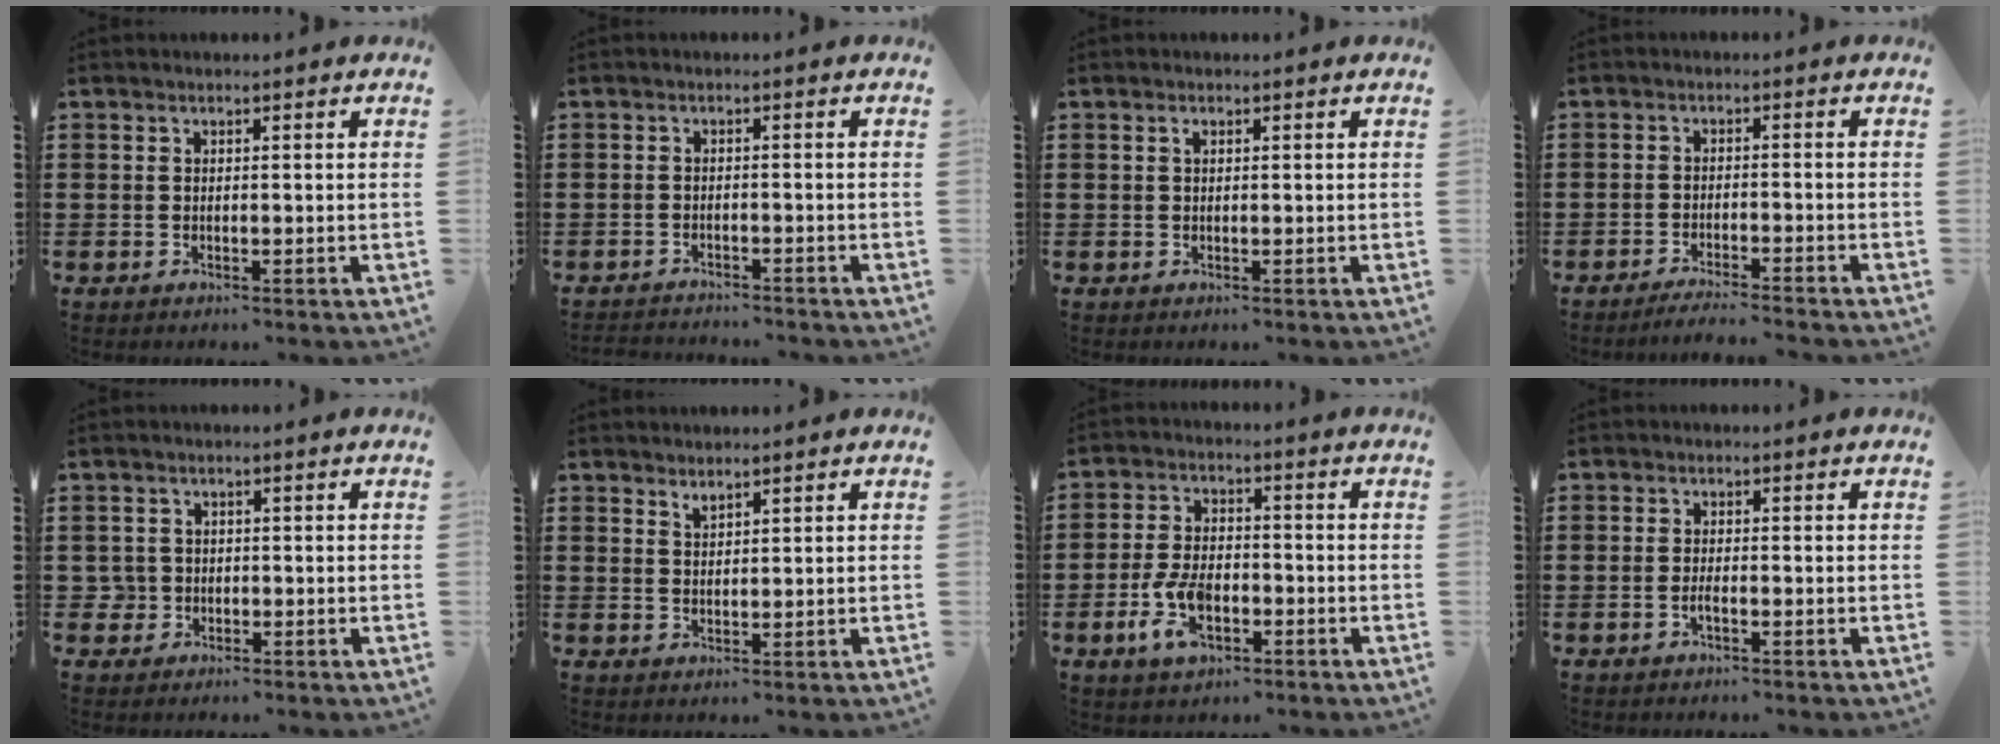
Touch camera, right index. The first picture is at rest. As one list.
[{"total": 1.9, "force": [-1.9, -0.1, -0.2], "torque": [-0.003, 0.000, -0.041]}, {"total": 0.5, "force": [0.2, 0.3, 0.4], "torque": [-0.009, 0.000, 0.003]}, {"total": 2.9, "force": [-2.8, -0.5, 0.5], "torque": [-0.009, -0.004, -0.056]}, {"total": 2.0, "force": [-0.5, 1.9, 0.4], "torque": [-0.022, 0.000, -0.016]}, {"total": 1.4, "force": [1.4, 0.3, 0.2], "torque": [-0.006, 0.000, 0.026]}, {"total": 7.0, "force": [-2.6, 3.7, 5.3], "torque": [-0.130, -0.002, -0.056]}, {"total": 1.3, "force": [-0.5, 0.2, 1.1], "torque": [-0.023, -0.003, -0.009]}]